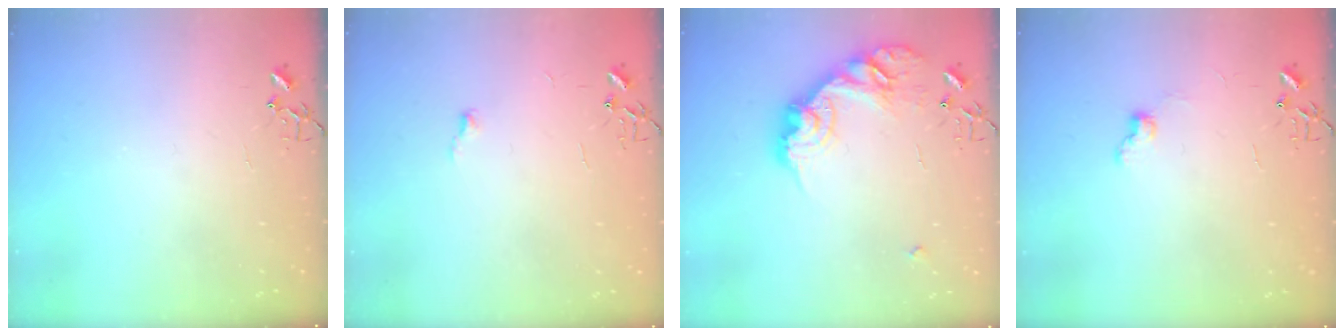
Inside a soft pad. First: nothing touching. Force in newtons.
{"total": 3.5, "press": 3.5, "slide": 0.4}
{"total": 18.3, "press": 18.3, "slide": 1.0}
{"total": 6.6, "press": 6.6, "slide": 0.7}